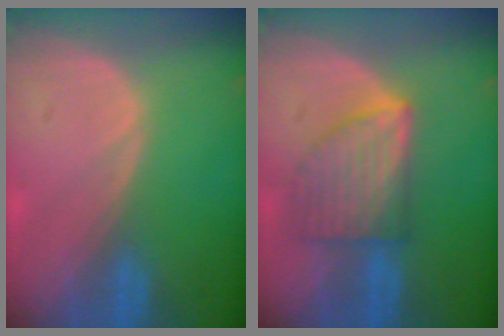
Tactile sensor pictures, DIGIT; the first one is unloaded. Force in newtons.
{"total": 6.8, "press": 6.8, "slide": 0.1}